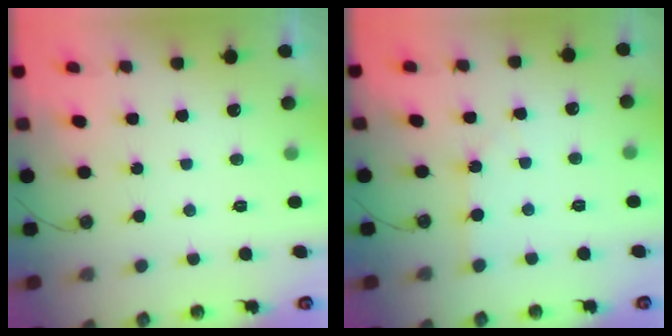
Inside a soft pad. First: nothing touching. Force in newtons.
{"total": 1.5, "press": 1.5, "slide": 0.3}